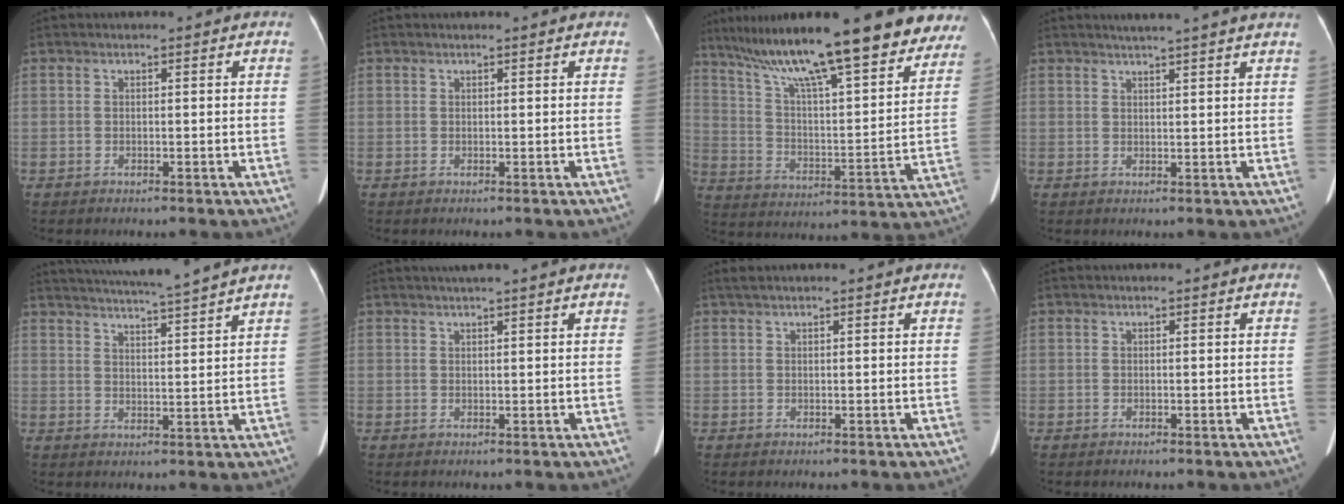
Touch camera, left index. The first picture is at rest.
{"total": 0.6, "force": [0.6, -0.1, 0.2], "torque": [-0.006, 0.006, 0.010]}
{"total": 29.6, "force": [23.3, 4.6, 17.7], "torque": [-0.280, -0.008, 0.328]}
{"total": 6.9, "force": [5.9, -0.9, 3.4], "torque": [-0.046, 0.016, 0.063]}
{"total": 12.2, "force": [11.1, -1.6, 4.8], "torque": [-0.086, -0.007, 0.156]}
{"total": 3.4, "force": [2.8, -0.4, 1.9], "torque": [-0.022, 0.026, 0.044]}
{"total": 1.8, "force": [1.5, 0.1, 1.0], "torque": [-0.014, 0.034, 0.029]}
{"total": 0.0}